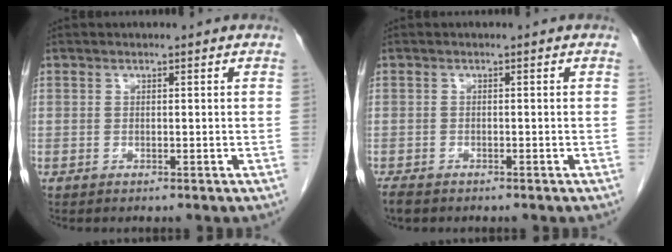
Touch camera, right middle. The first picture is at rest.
{"total": 2.7, "force": [-2.1, 1.0, 1.3], "torque": [-0.028, -0.007, -0.032]}